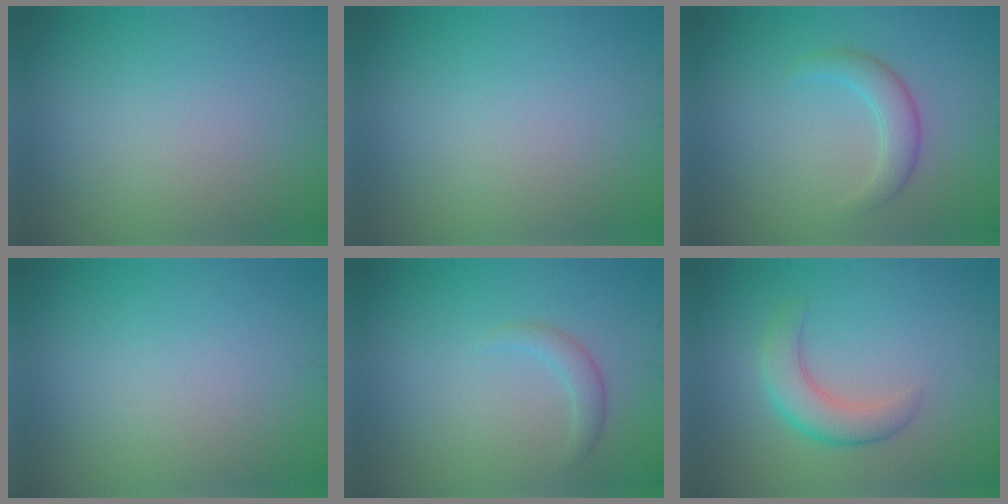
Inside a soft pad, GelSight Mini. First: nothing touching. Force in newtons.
{"total": 0.0}
{"total": 2.7, "press": 2.7, "slide": 0.1}
{"total": 0.0}
{"total": 1.5, "press": 1.5, "slide": 0.2}
{"total": 3.6, "press": 3.6, "slide": 0.2}